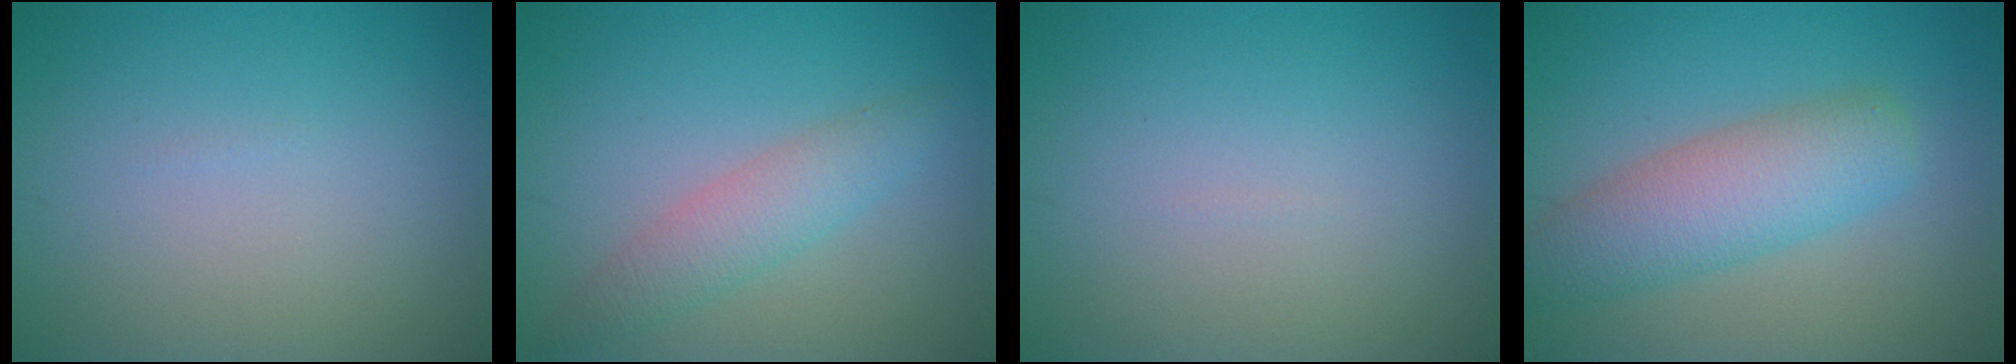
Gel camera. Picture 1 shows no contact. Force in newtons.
{"total": 2.9, "press": 2.9, "slide": 0.1}
{"total": 0.0}
{"total": 5.6, "press": 5.6, "slide": 0.4}